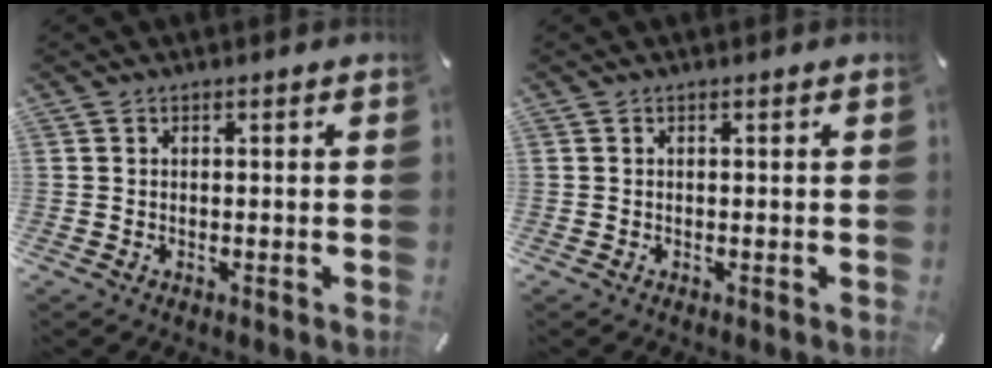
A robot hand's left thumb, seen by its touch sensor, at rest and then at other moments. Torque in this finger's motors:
{"motor_torque": [0.00, 0.00, 0.01, 0.00, 0.00]}